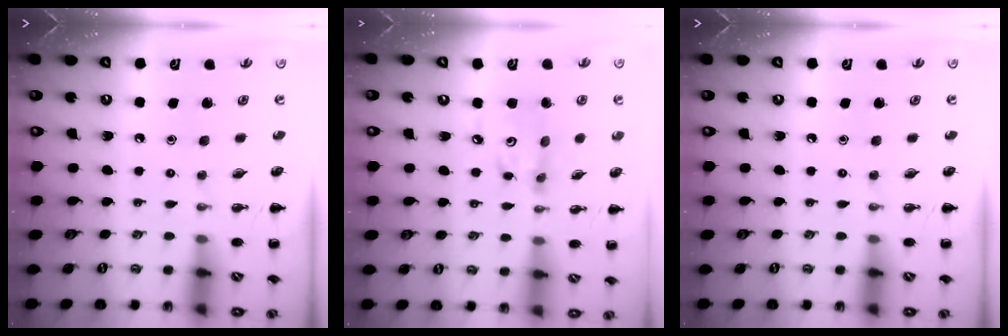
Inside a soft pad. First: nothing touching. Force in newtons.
{"total": 6.4, "press": 6.3, "slide": 1.1}
{"total": 0.0}